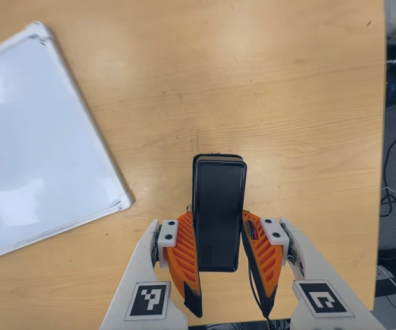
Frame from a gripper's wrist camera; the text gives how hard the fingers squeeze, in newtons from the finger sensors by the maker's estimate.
{"total": 4.4, "left": 2.6, "right": 6.2}